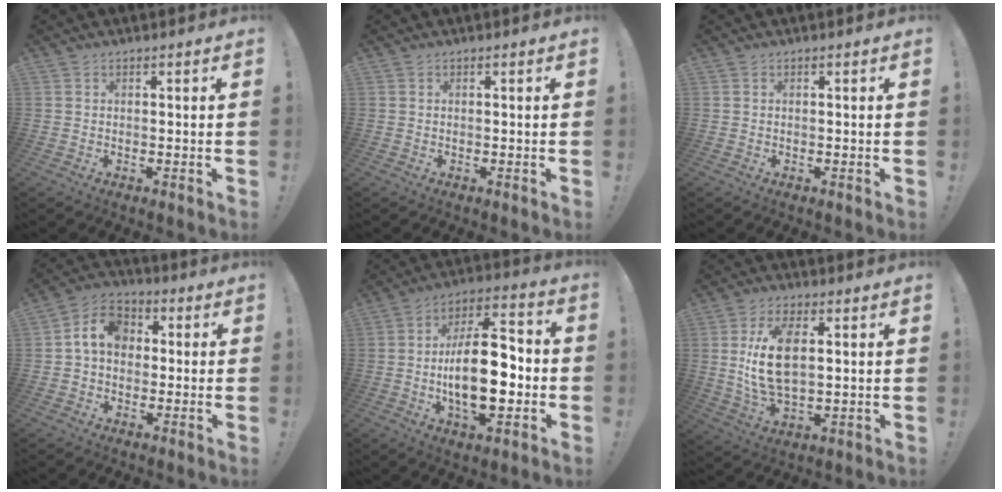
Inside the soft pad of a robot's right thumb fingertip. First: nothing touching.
{"total": 0.0}
{"total": 0.0}
{"total": 9.5, "force": [1.3, 7.2, 6.1], "torque": [-0.104, 0.021, 0.031]}
{"total": 19.5, "force": [-3.2, 8.9, 17.0], "torque": [-0.292, 0.007, -0.054]}
{"total": 13.4, "force": [2.2, 7.2, 11.1], "torque": [-0.208, -0.004, 0.038]}